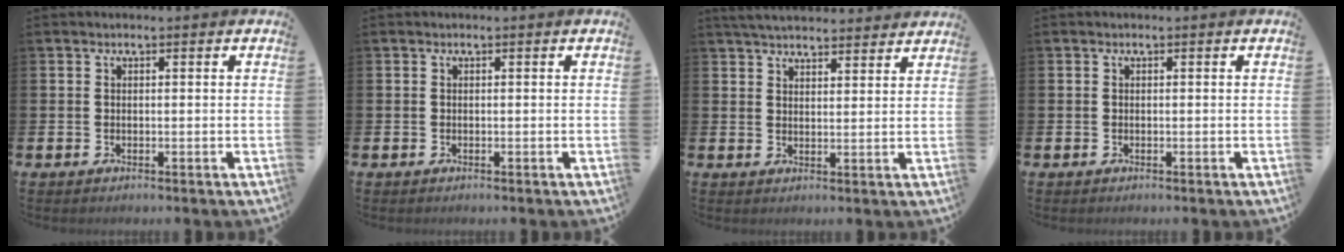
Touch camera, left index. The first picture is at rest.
{"total": 0.0}
{"total": 4.5, "force": [4.4, 0.7, 0.6], "torque": [-0.019, -0.021, 0.081]}
{"total": 0.0}